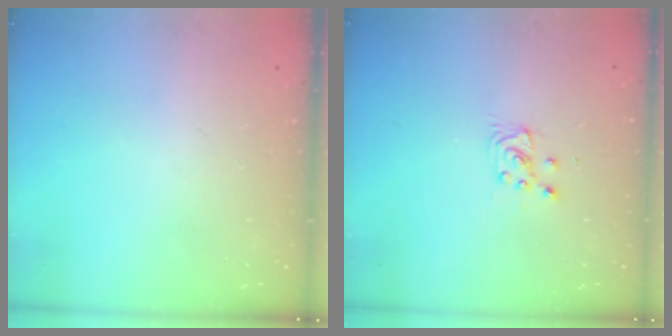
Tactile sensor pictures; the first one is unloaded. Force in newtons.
{"total": 3.5, "press": 3.4, "slide": 0.4}